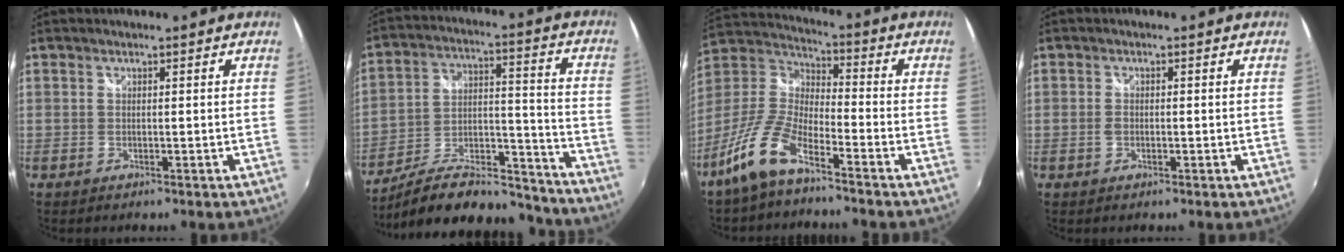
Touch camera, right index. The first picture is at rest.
{"total": 23.0, "force": [-19.8, 6.3, 9.9], "torque": [-0.166, 0.008, -0.281]}
{"total": 11.3, "force": [-7.7, 3.3, 7.6], "torque": [-0.177, 0.003, -0.157]}
{"total": 0.7, "force": [-0.3, 0.5, 0.3], "torque": [-0.005, -0.002, -0.008]}